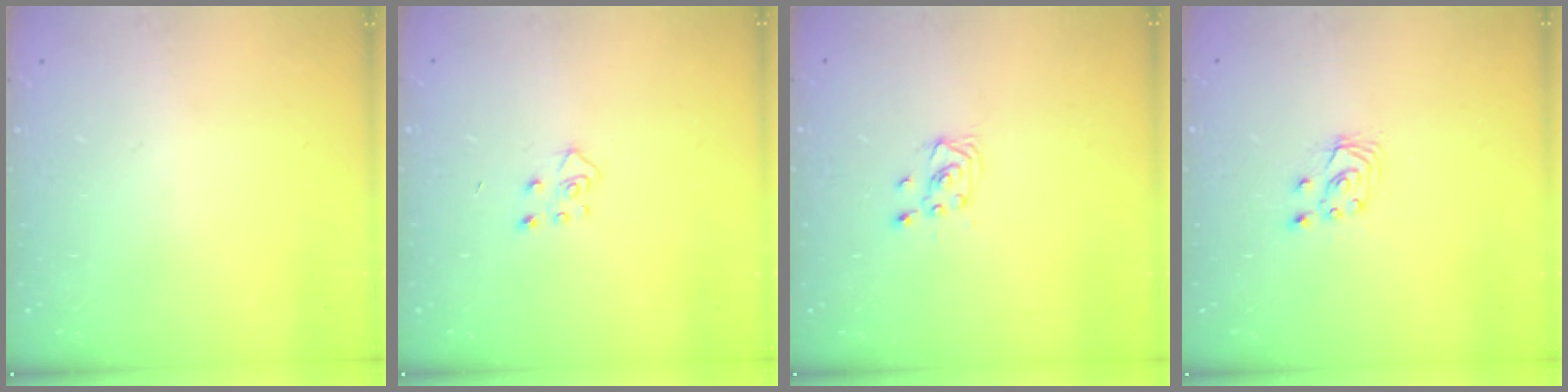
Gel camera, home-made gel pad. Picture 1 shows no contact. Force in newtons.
{"total": 5.5, "press": 5.5, "slide": 0.5}
{"total": 2.9, "press": 2.9, "slide": 0.4}
{"total": 3.9, "press": 3.9, "slide": 0.4}